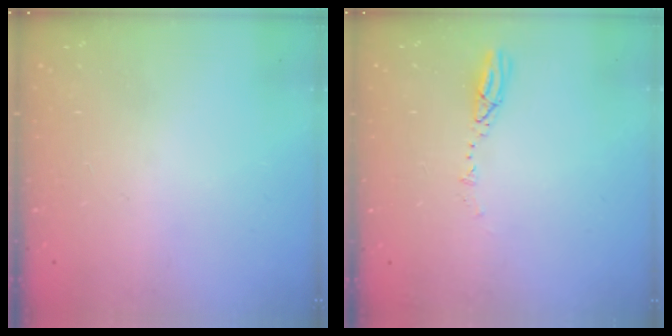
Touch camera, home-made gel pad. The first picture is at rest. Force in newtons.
{"total": 5.2, "press": 5.2, "slide": 0.4}